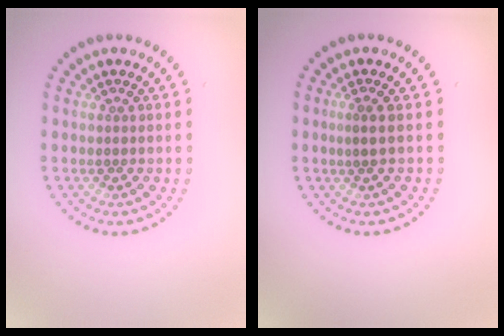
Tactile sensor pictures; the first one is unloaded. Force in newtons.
{"total": 0.9, "press": 0.6, "slide": 0.6}